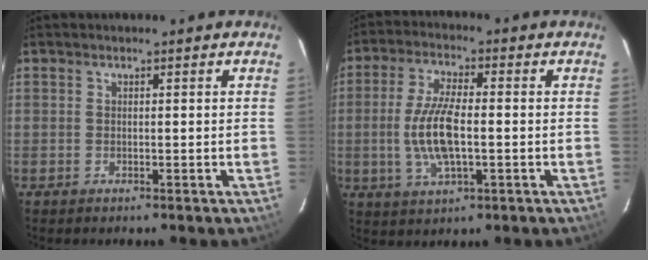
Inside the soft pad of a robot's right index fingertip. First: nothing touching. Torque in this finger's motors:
{"motor_torque": [0.91, -0.47, 0.39, 0.10]}